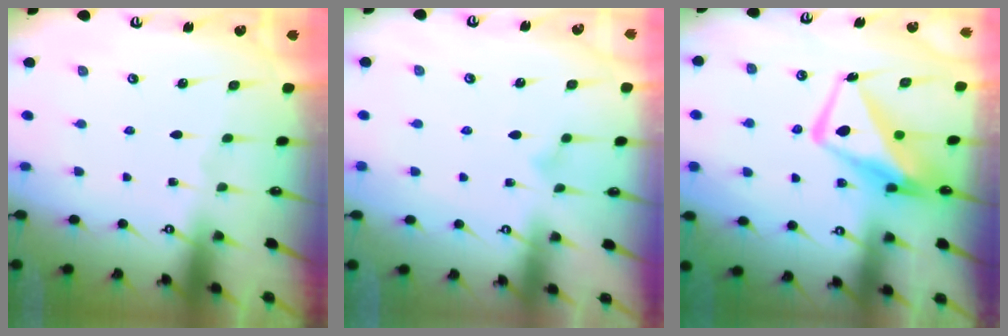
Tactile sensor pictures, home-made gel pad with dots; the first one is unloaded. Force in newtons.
{"total": 4.0, "press": 4.0, "slide": 0.2}
{"total": 11.9, "press": 11.8, "slide": 1.3}